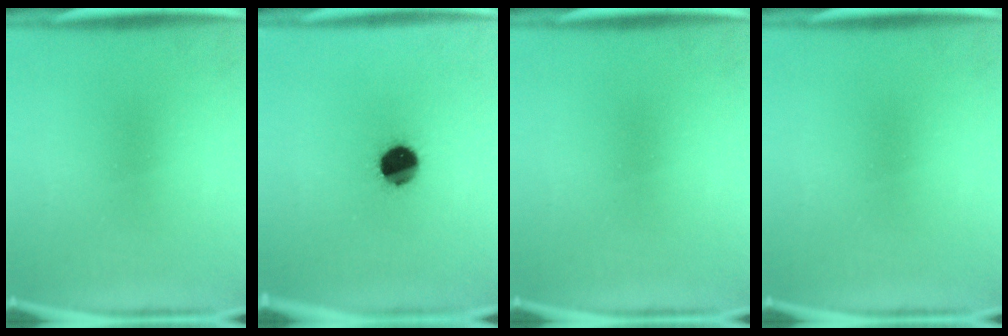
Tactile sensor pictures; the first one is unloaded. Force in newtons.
{"total": 10.4}
{"total": 0.0}
{"total": 0.0}